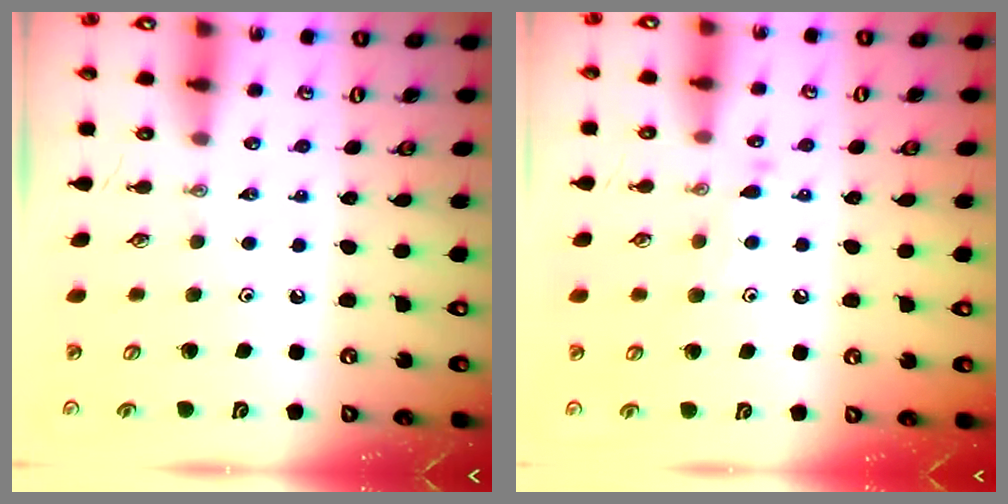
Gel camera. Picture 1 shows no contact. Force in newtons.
{"total": 8.0, "press": 8.0, "slide": 0.7}